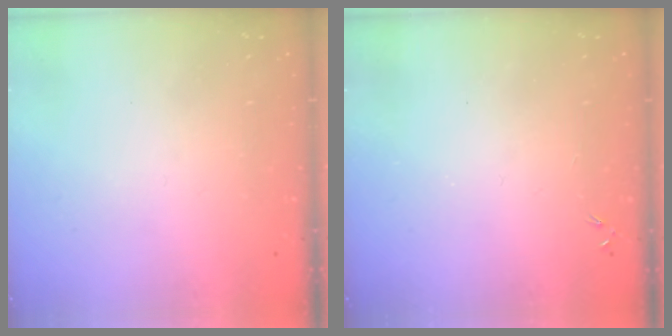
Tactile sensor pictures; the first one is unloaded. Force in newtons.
{"total": 0.0}